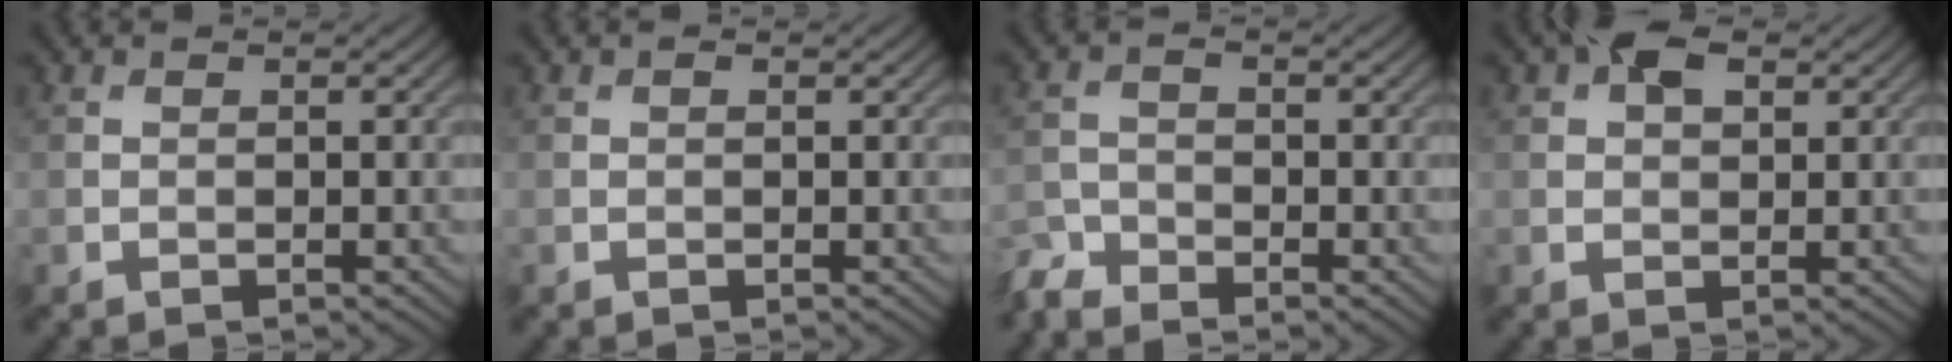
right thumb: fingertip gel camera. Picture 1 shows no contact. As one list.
[{"total": 0.0}, {"total": 2.9, "force": [-2.8, 0.6, 0.3], "torque": [-0.012, -0.007, -0.069]}, {"total": 4.0, "force": [1.9, 2.2, 2.7], "torque": [-0.052, 0.008, 0.028]}]